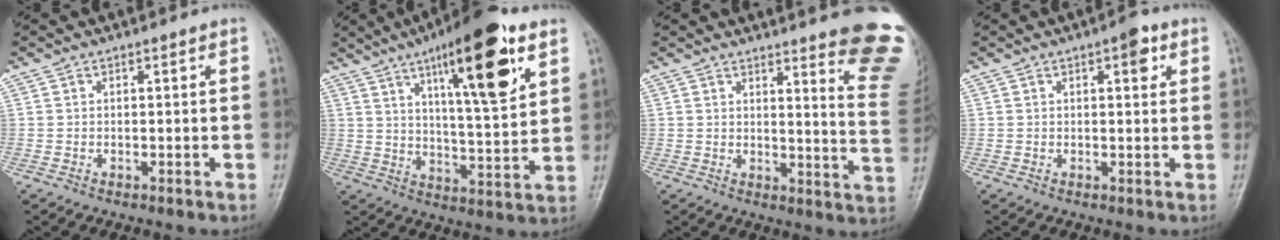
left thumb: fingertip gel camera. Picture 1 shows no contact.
{"total": 19.5, "force": [9.8, 4.8, 16.2], "torque": [-0.226, -0.037, 0.151]}
{"total": 15.2, "force": [11.9, 1.4, 9.3], "torque": [-0.085, -0.113, 0.126]}
{"total": 3.8, "force": [1.7, 1.5, 3.0], "torque": [-0.030, -0.001, 0.017]}